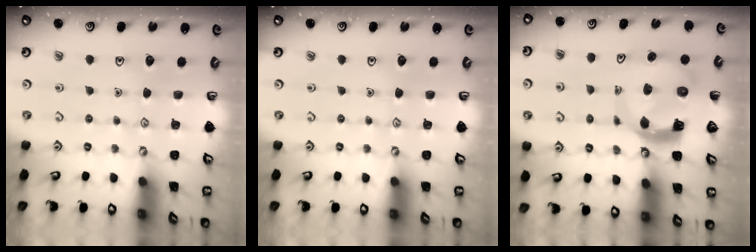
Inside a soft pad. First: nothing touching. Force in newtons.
{"total": 0.0}
{"total": 7.1, "press": 7.1, "slide": 1.0}